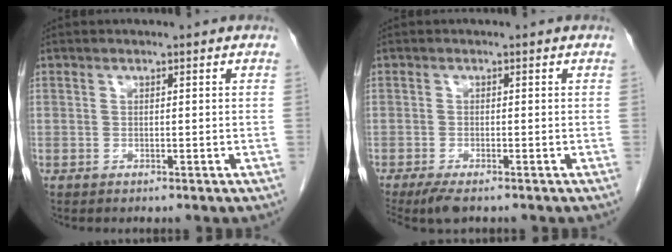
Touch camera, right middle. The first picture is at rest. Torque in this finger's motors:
{"motor_torque": [0.64, -0.45, 0.15, 0.05]}